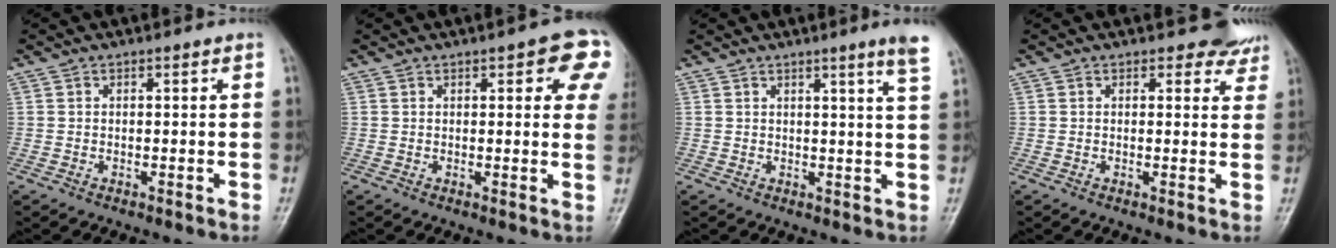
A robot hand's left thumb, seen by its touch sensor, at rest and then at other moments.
{"total": 9.6, "force": [3.9, 3.2, 8.1], "torque": [-0.060, -0.006, 0.037]}
{"total": 5.2, "force": [3.4, -0.7, 3.9], "torque": [-0.052, -0.022, 0.042]}
{"total": 4.3, "force": [3.9, 1.8, -0.4], "torque": [0.039, -0.030, 0.027]}